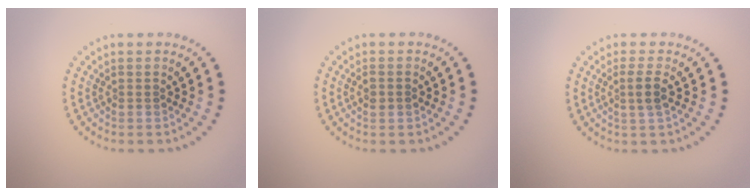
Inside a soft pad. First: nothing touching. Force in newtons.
{"total": 1.1, "press": 1.1, "slide": 0.1}
{"total": 1.8, "press": 1.4, "slide": 1.1}